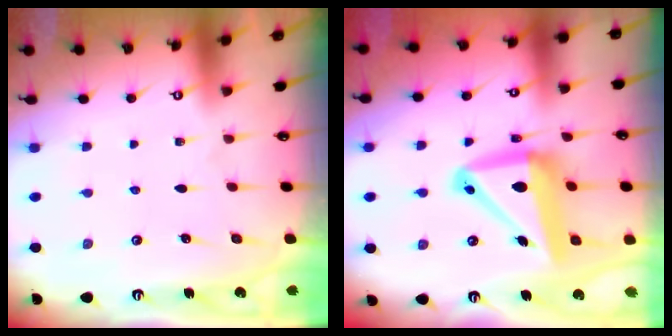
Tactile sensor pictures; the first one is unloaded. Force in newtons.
{"total": 15.6, "press": 15.3, "slide": 2.9}